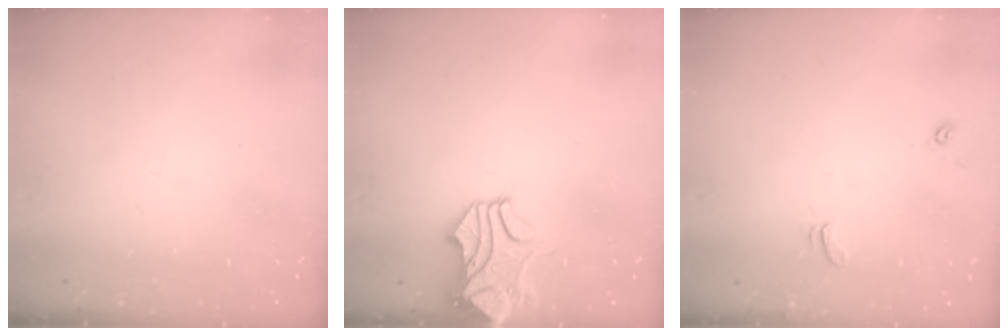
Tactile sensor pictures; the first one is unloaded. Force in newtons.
{"total": 1.9, "press": 1.4, "slide": 1.2}
{"total": 0.9, "press": 0.8, "slide": 0.4}